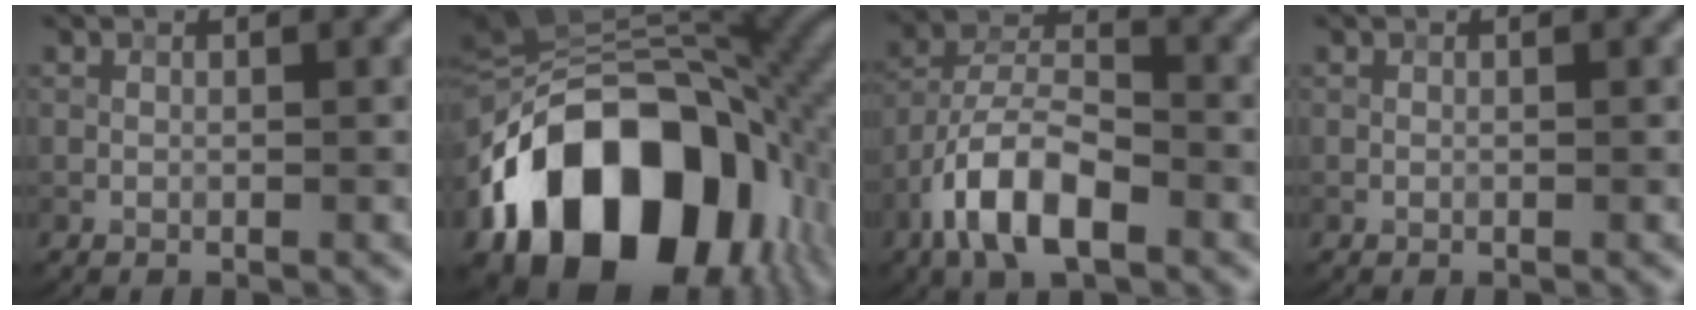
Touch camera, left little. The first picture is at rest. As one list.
[{"total": 17.8, "force": [-6.1, 12.0, 11.7], "torque": [-0.192, -0.010, -0.104]}, {"total": 7.8, "force": [-4.1, 3.4, 5.7], "torque": [-0.098, 0.009, -0.084]}, {"total": 0.0}]